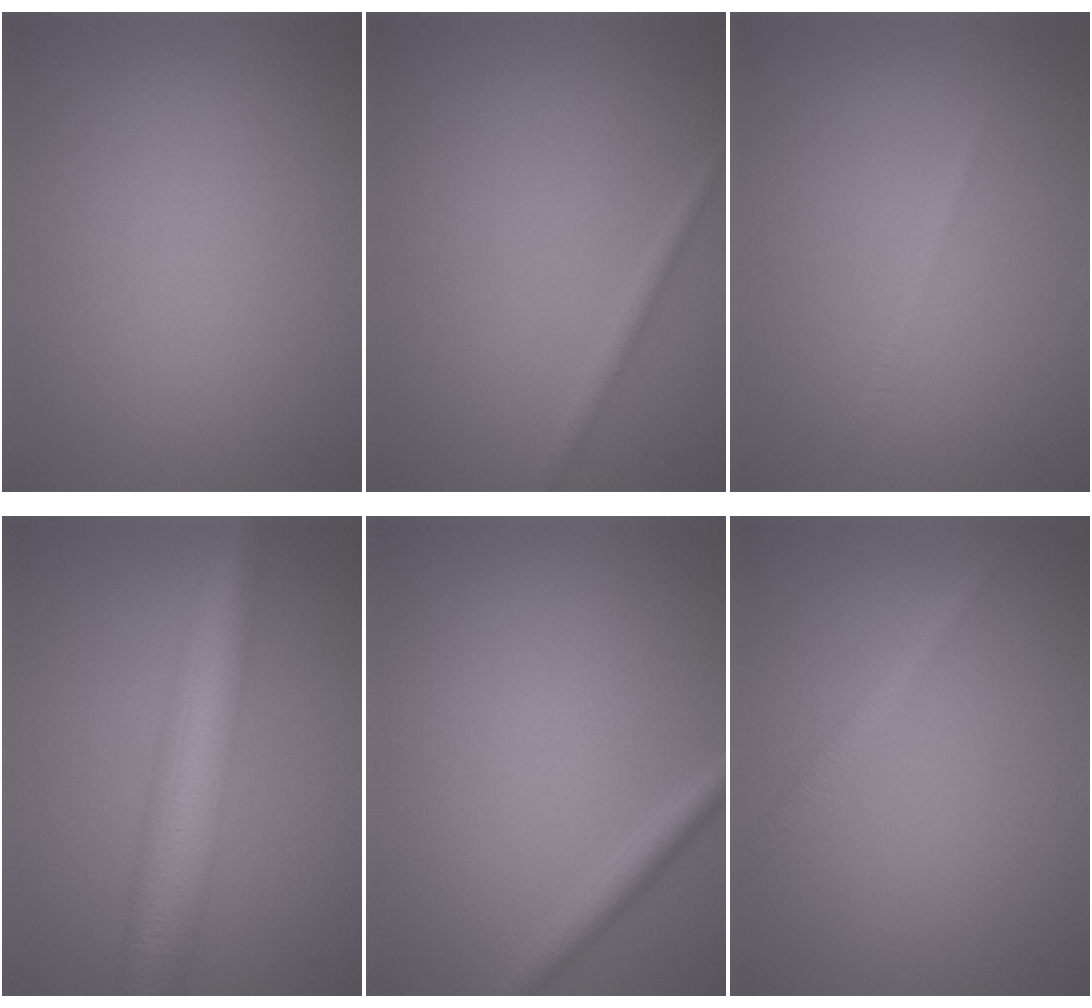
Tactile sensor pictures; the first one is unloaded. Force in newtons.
{"total": 1.2, "press": 1.1, "slide": 0.1}
{"total": 0.8, "press": 0.8, "slide": 0.1}
{"total": 8.9, "press": 8.9, "slide": 0.2}
{"total": 2.0, "press": 2.0, "slide": 0.1}
{"total": 1.8, "press": 1.8, "slide": 0.0}